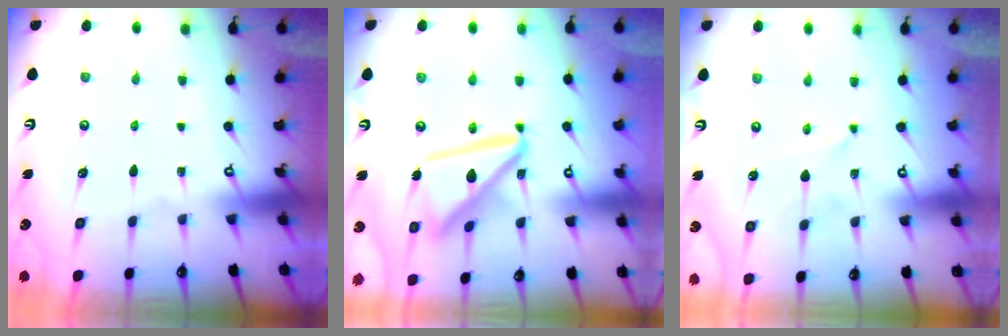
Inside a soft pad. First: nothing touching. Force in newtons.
{"total": 14.8, "press": 14.7, "slide": 1.6}
{"total": 0.0}